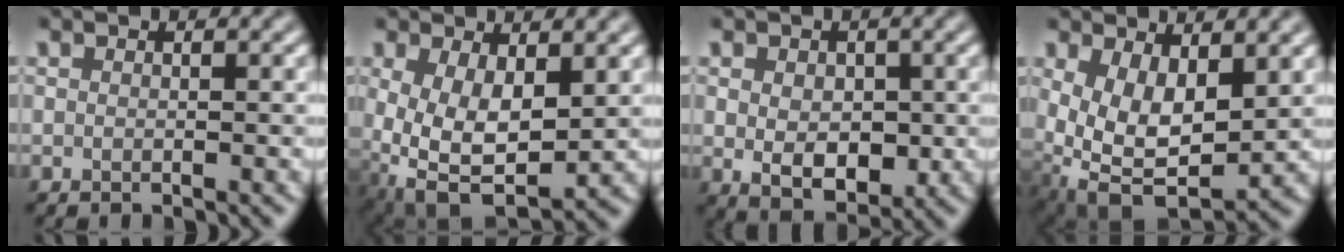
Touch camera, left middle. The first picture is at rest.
{"total": 8.0, "force": [-0.4, 4.6, 6.6], "torque": [-0.144, -0.022, 0.003]}
{"total": 4.4, "force": [0.0, 3.0, 3.2], "torque": [-0.051, -0.008, 0.004]}
{"total": 9.0, "force": [0.5, 5.4, 7.1], "torque": [-0.144, -0.027, 0.024]}